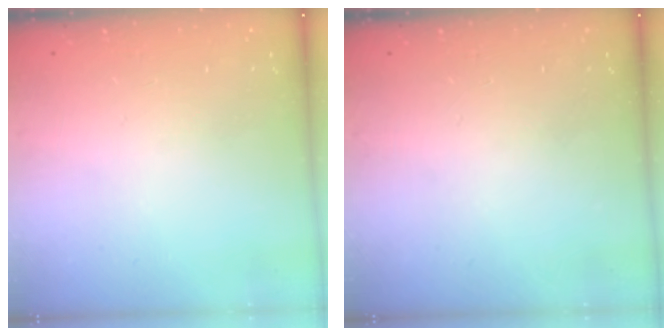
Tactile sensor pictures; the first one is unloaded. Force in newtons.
{"total": 0.0}